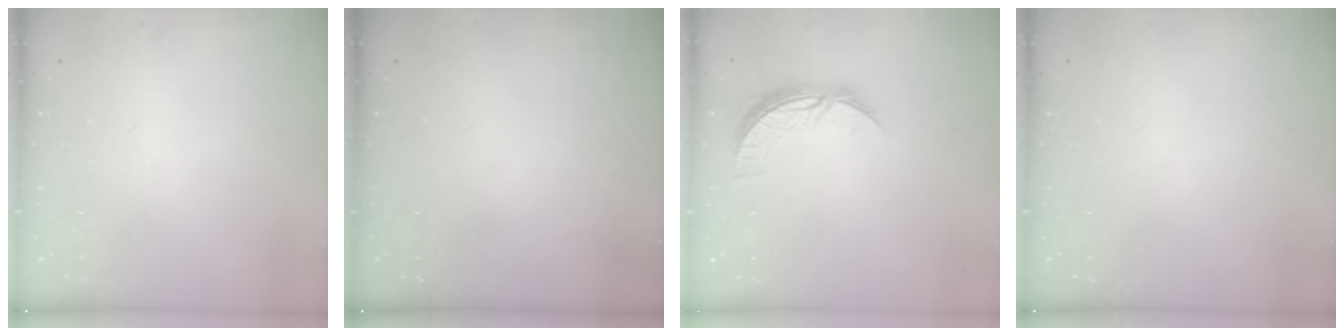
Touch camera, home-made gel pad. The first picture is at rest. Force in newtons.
{"total": 0.0}
{"total": 7.6, "press": 7.6, "slide": 0.1}
{"total": 0.0}